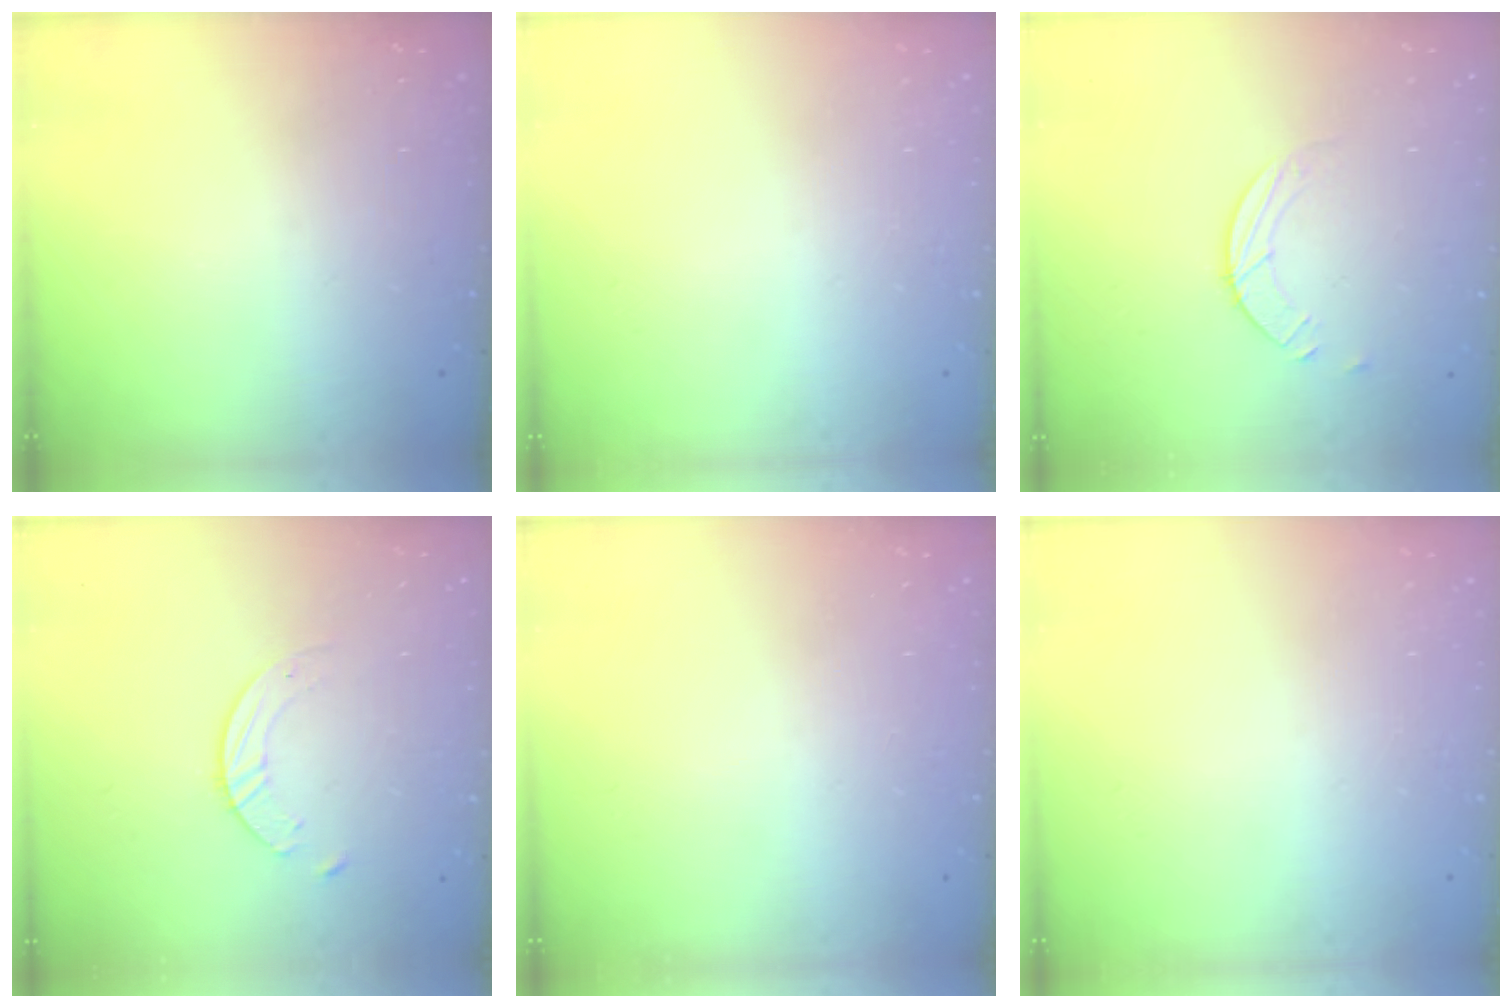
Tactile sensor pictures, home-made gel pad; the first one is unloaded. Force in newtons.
{"total": 0.0}
{"total": 2.5, "press": 2.4, "slide": 0.2}
{"total": 1.4, "press": 1.4, "slide": 0.2}
{"total": 0.0}
{"total": 0.0}